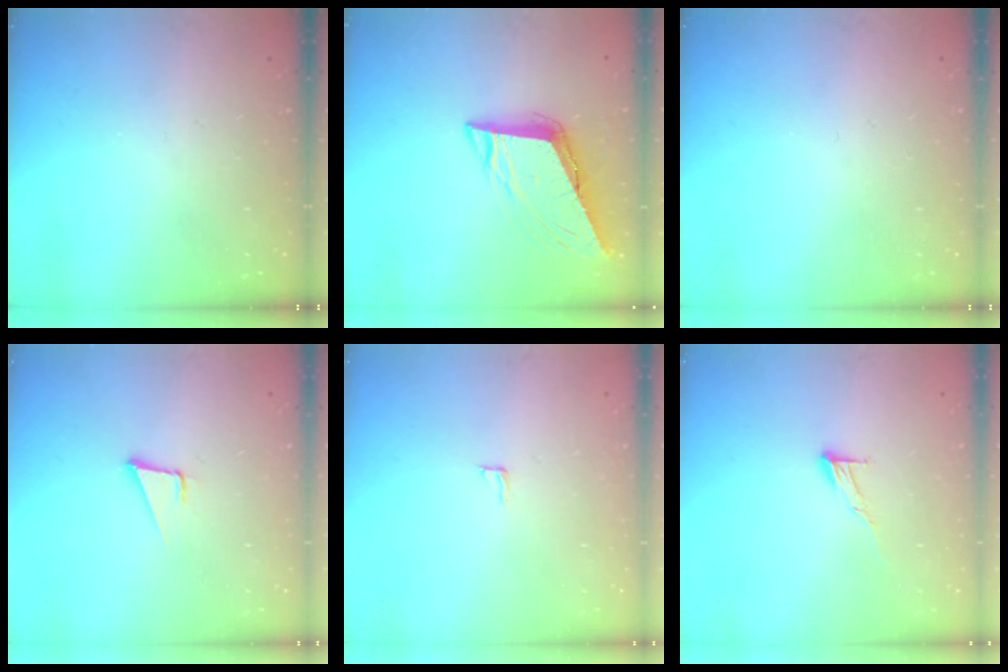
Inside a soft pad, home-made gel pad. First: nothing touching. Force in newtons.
{"total": 9.6, "press": 9.4, "slide": 2.1}
{"total": 0.0}
{"total": 3.4, "press": 2.4, "slide": 2.4}
{"total": 3.1, "press": 3.1, "slide": 0.2}
{"total": 6.9, "press": 6.8, "slide": 0.4}